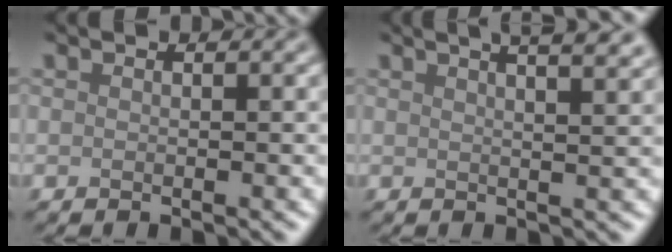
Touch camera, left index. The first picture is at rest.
{"total": 9.5, "force": [5.9, 4.0, 6.3], "torque": [-0.016, 0.059, 0.030]}